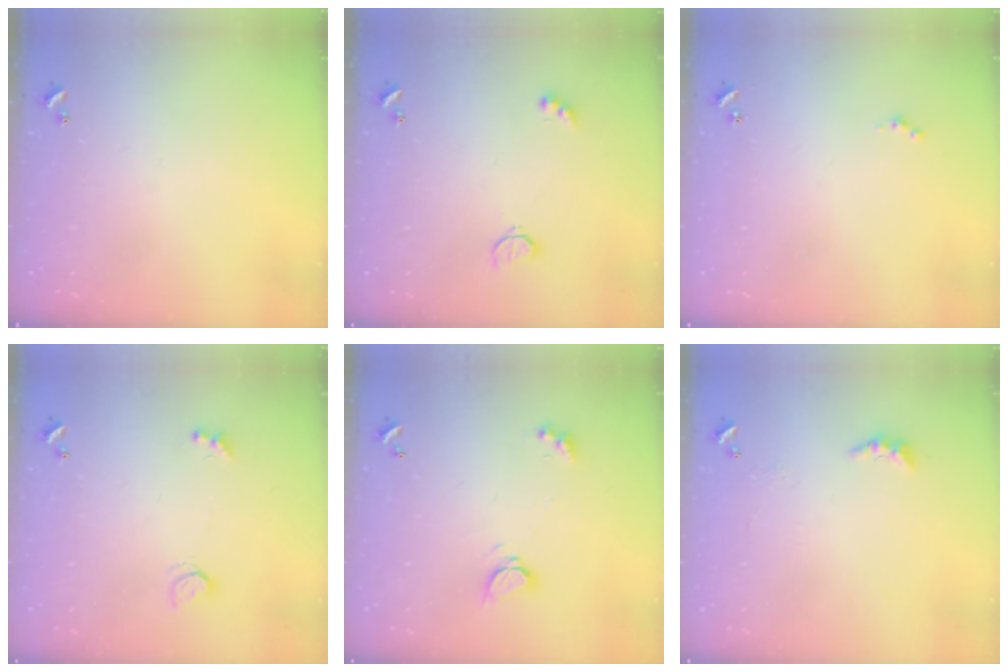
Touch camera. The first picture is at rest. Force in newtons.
{"total": 2.6, "press": 2.5, "slide": 0.5}
{"total": 0.0}
{"total": 1.8, "press": 1.8, "slide": 0.5}
{"total": 3.3, "press": 3.3, "slide": 0.4}
{"total": 3.0, "press": 2.9, "slide": 0.7}